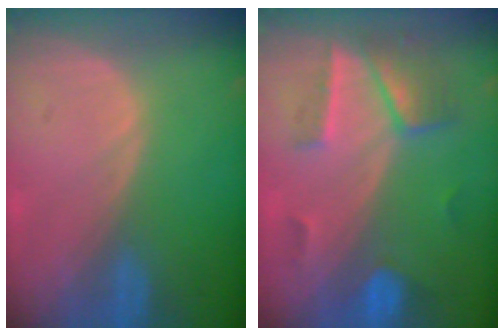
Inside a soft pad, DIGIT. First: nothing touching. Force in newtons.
{"total": 7.2, "press": 6.3, "slide": 3.4}